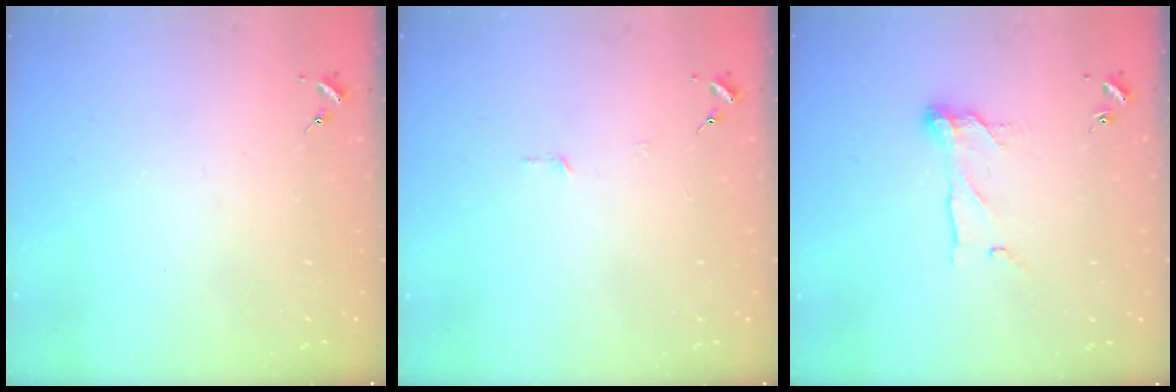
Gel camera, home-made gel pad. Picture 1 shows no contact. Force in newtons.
{"total": 2.7, "press": 2.7, "slide": 0.2}
{"total": 9.5, "press": 9.5, "slide": 0.4}